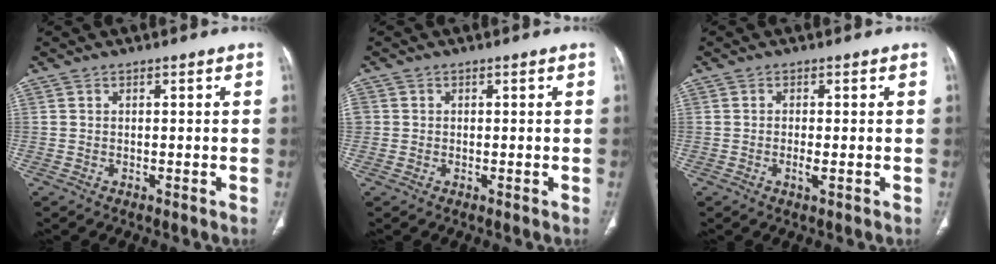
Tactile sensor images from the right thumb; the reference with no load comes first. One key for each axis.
{"total": 1.7, "fx": 0.0, "fy": 1.6, "fz": 0.5, "tx": -0.002, "ty": 0.004, "tz": 0.002}
{"total": 1.7, "fx": -0.5, "fy": 0.3, "fz": 1.6, "tx": -0.036, "ty": -0.005, "tz": -0.010}